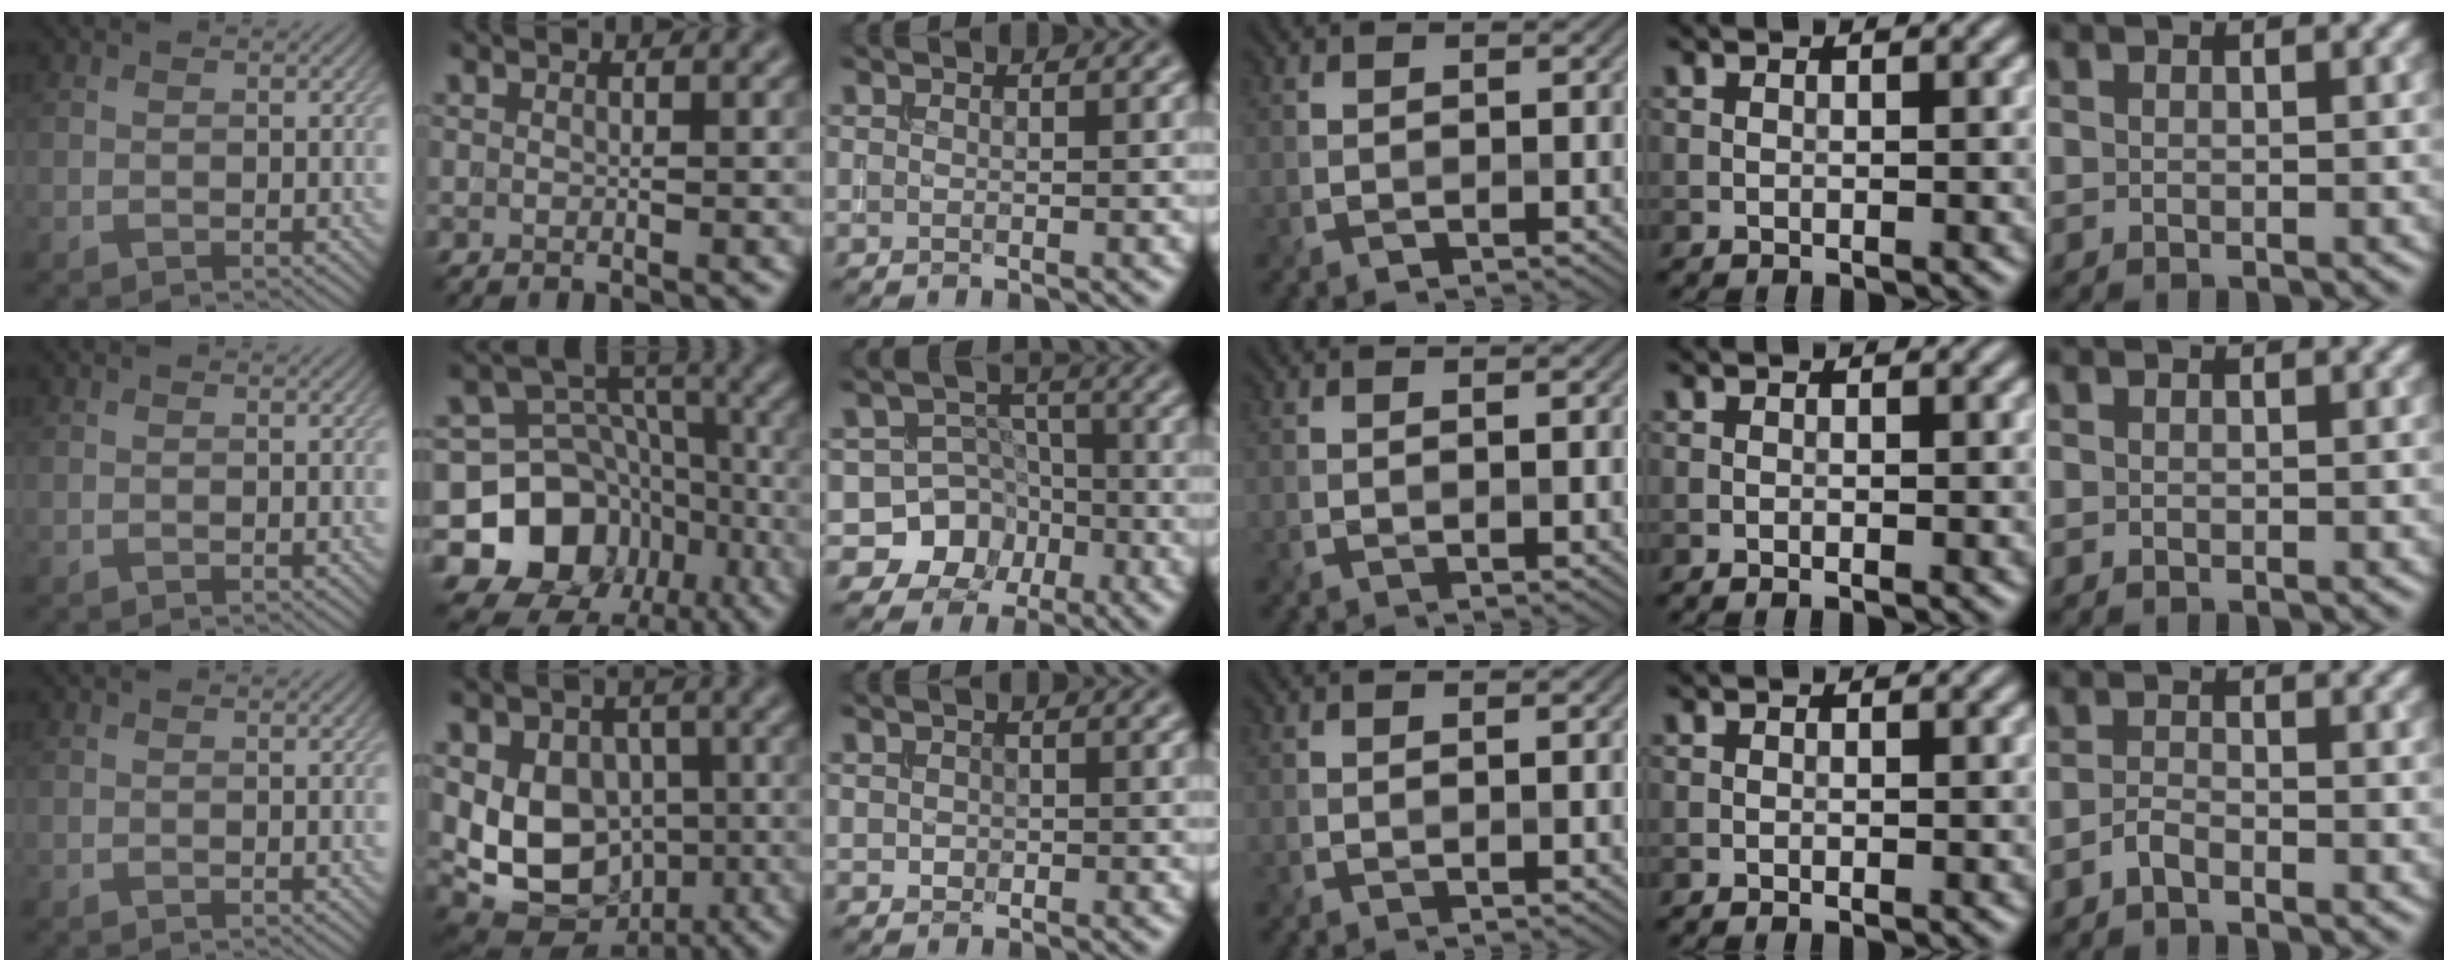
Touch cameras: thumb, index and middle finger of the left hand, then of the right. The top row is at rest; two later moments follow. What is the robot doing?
{"motion": "insert", "object": "drawer"}